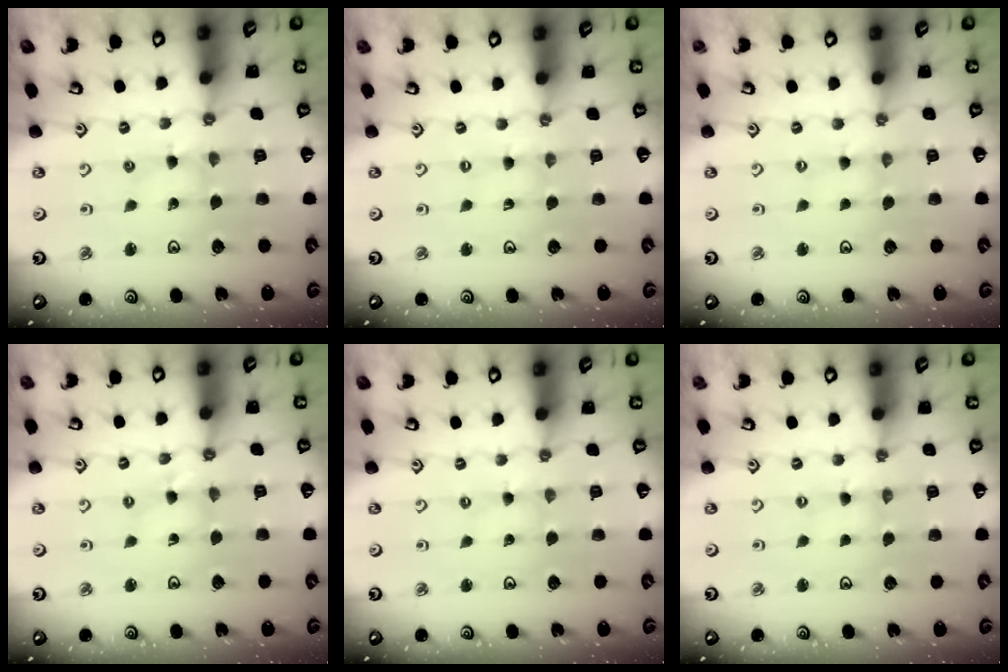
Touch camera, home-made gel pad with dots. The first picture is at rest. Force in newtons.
{"total": 0.0}
{"total": 0.0}
{"total": 2.9, "press": 2.8, "slide": 0.2}
{"total": 0.0}
{"total": 0.0}